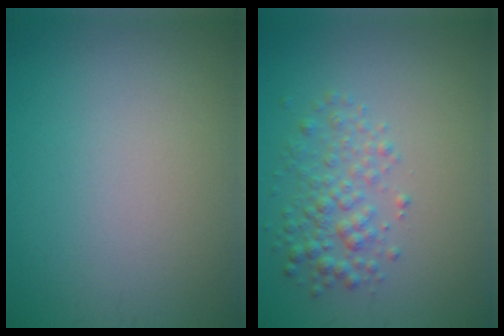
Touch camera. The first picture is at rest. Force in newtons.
{"total": 3.0, "press": 3.0, "slide": 0.1}